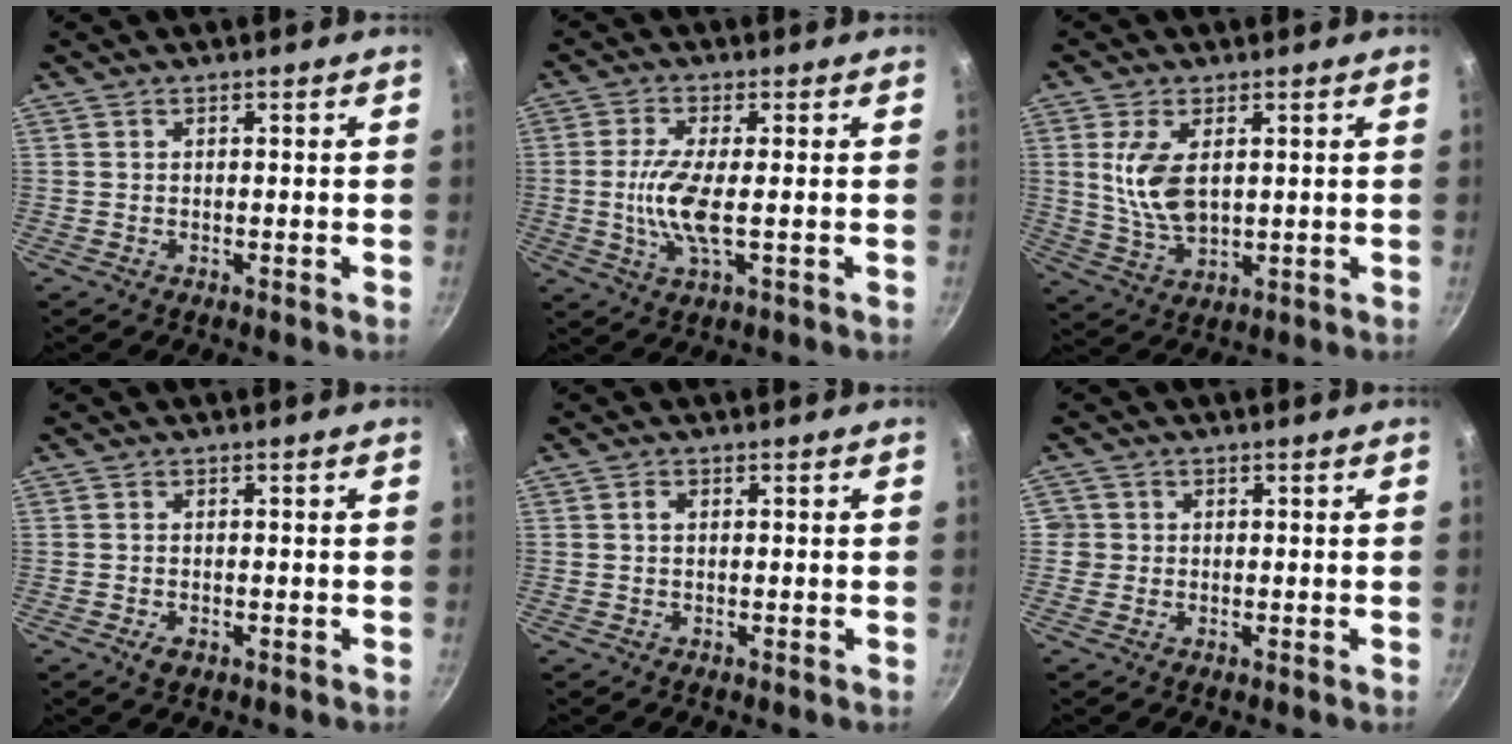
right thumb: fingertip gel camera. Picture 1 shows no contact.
{"total": 7.8, "force": [-0.7, 2.0, 7.5], "torque": [-0.167, -0.004, -0.015]}
{"total": 9.1, "force": [1.9, 4.9, 7.5], "torque": [-0.145, -0.017, 0.045]}
{"total": 1.9, "force": [-0.9, 1.2, 1.3], "torque": [-0.023, 0.000, -0.015]}
{"total": 1.1, "force": [0.2, 0.7, 0.8], "torque": [-0.016, 0.005, 0.002]}
{"total": 2.1, "force": [-0.2, 2.1, 0.3], "torque": [0.007, 0.008, -0.004]}